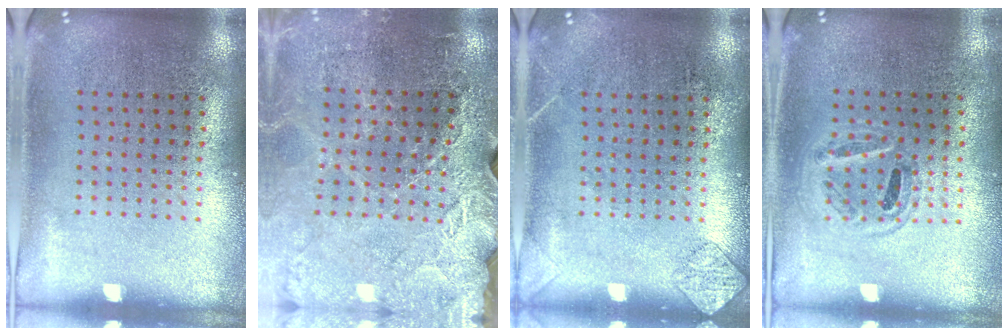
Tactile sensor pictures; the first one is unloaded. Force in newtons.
{"total": 3.0, "press": 3.0, "slide": 0.1}
{"total": 1.3, "press": 1.3, "slide": 0.1}
{"total": 0.9, "press": 0.9, "slide": 0.1}